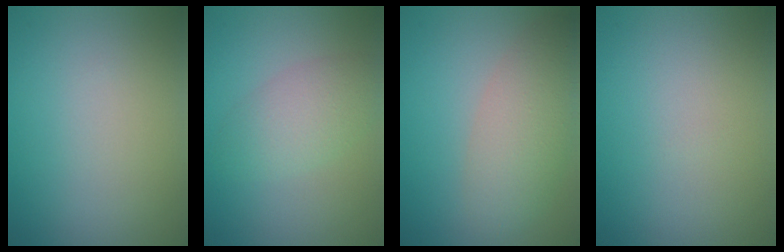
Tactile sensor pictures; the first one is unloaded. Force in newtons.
{"total": 3.3, "press": 3.3, "slide": 0.0}
{"total": 4.7, "press": 4.7, "slide": 0.3}
{"total": 0.0}